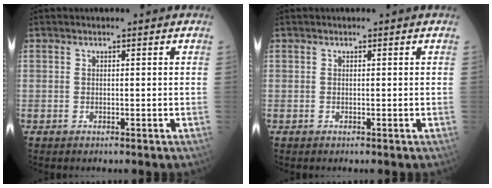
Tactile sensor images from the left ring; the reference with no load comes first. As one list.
[{"total": 0.0}]